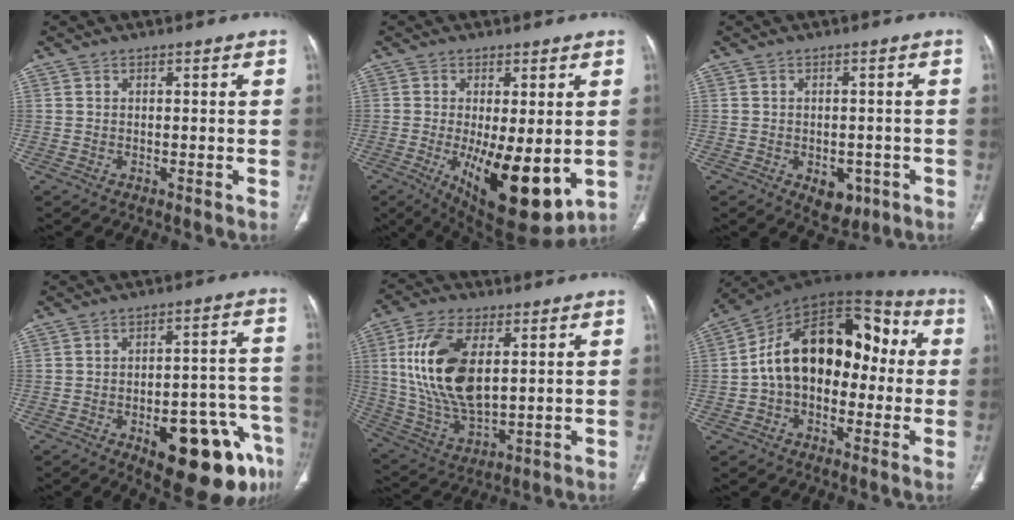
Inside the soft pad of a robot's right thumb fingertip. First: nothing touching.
{"total": 15.4, "force": [-3.0, 5.7, 13.9], "torque": [-0.216, -0.031, -0.027]}
{"total": 5.5, "force": [-2.2, 3.6, 3.5], "torque": [-0.024, 0.008, -0.018]}
{"total": 19.7, "force": [-9.6, 7.5, 15.4], "torque": [-0.133, 0.056, -0.115]}
{"total": 18.1, "force": [3.8, 9.2, 15.1], "torque": [-0.298, -0.013, 0.081]}
{"total": 20.0, "force": [0.1, 13.0, 15.2], "torque": [-0.208, 0.060, -0.010]}